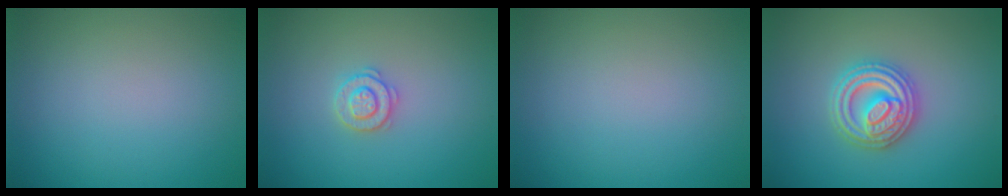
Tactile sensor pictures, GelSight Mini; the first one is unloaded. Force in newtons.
{"total": 2.2, "press": 2.2, "slide": 0.3}
{"total": 0.0}
{"total": 4.9, "press": 4.9, "slide": 0.7}